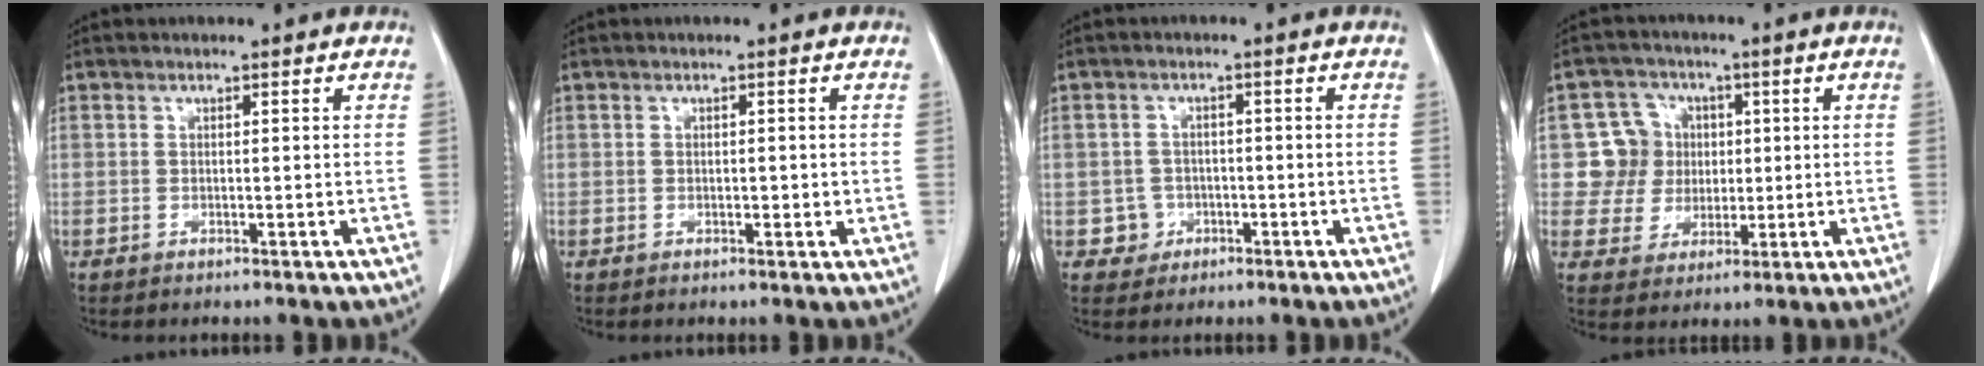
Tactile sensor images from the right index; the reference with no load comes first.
{"total": 1.1, "force": [-0.1, 0.6, 0.9], "torque": [-0.014, -0.001, -0.001]}
{"total": 2.9, "force": [-1.1, 2.7, -0.2], "torque": [0.015, 0.014, -0.014]}
{"total": 7.4, "force": [1.1, 7.3, 0.8], "torque": [-0.010, 0.025, 0.026]}